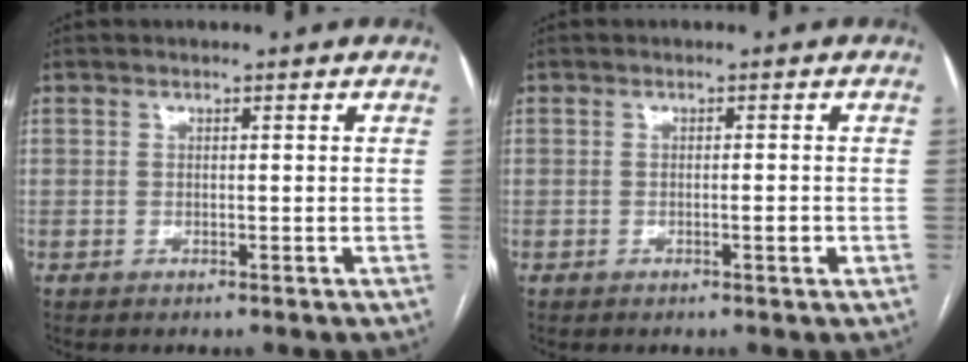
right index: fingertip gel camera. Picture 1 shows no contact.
{"total": 1.3, "force": [-0.5, 0.2, 1.2], "torque": [-0.020, 0.000, -0.008]}